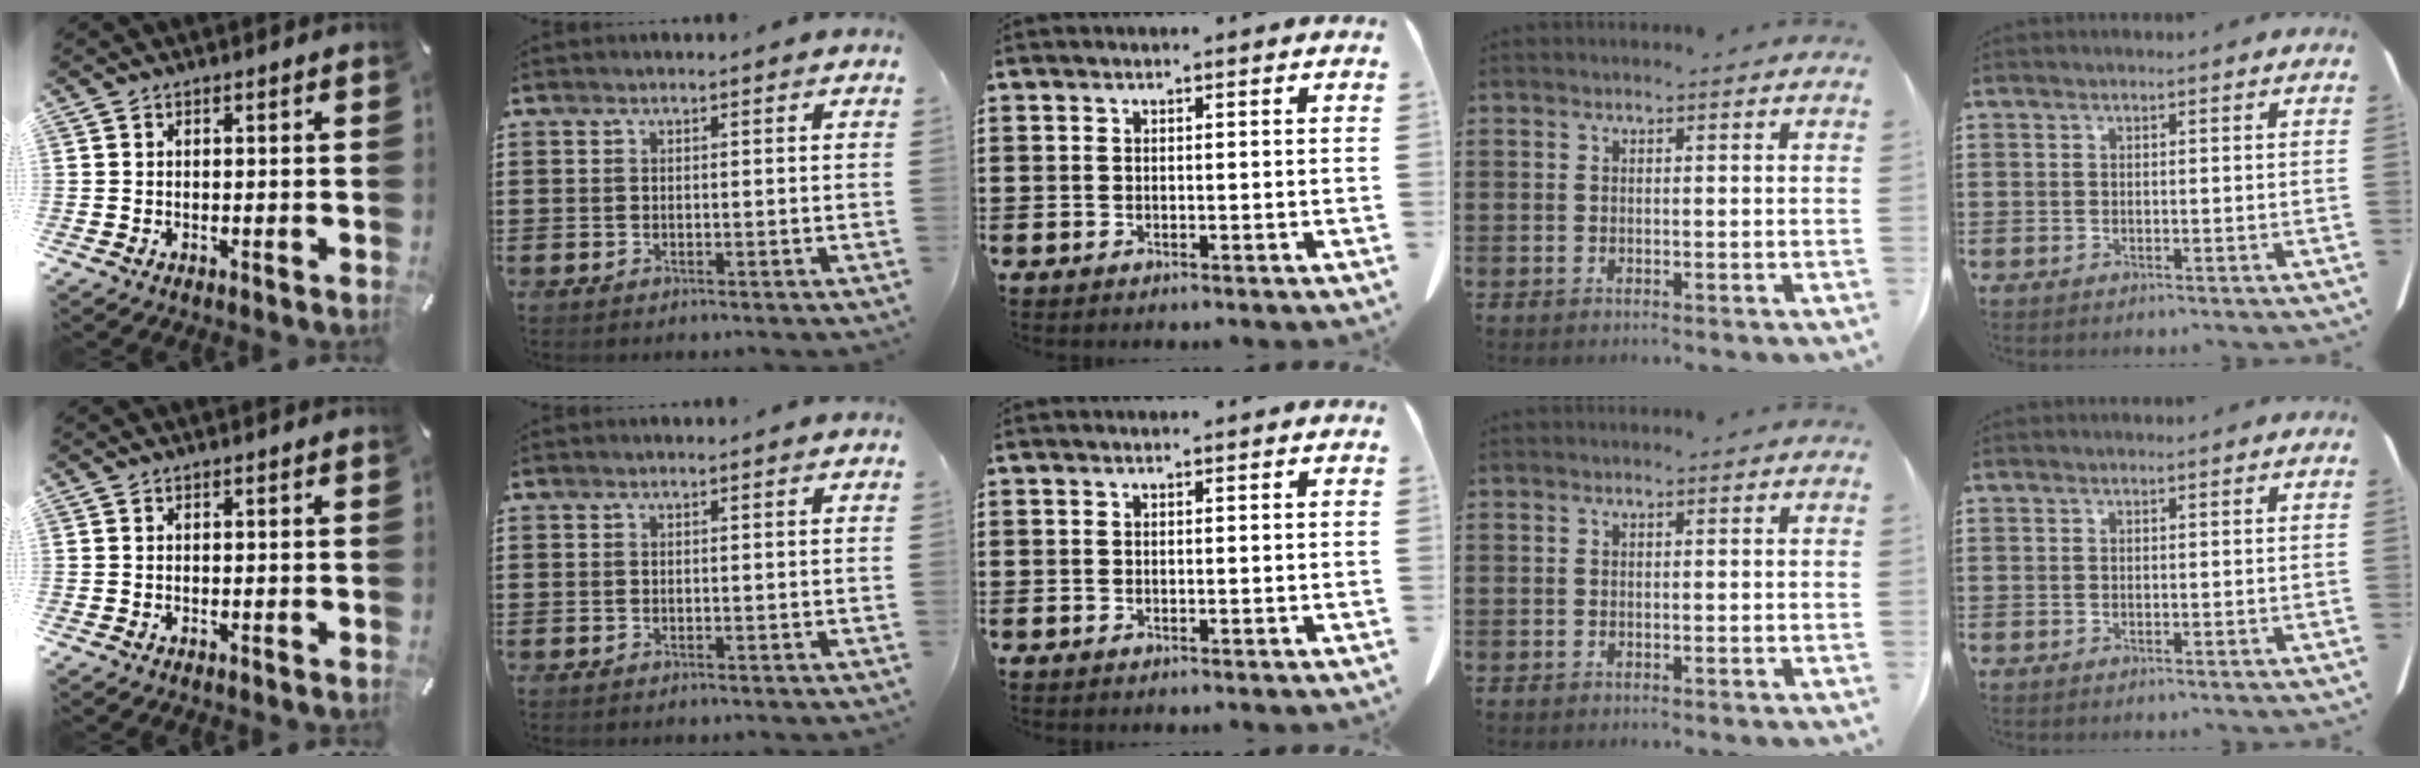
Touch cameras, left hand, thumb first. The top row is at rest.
{}